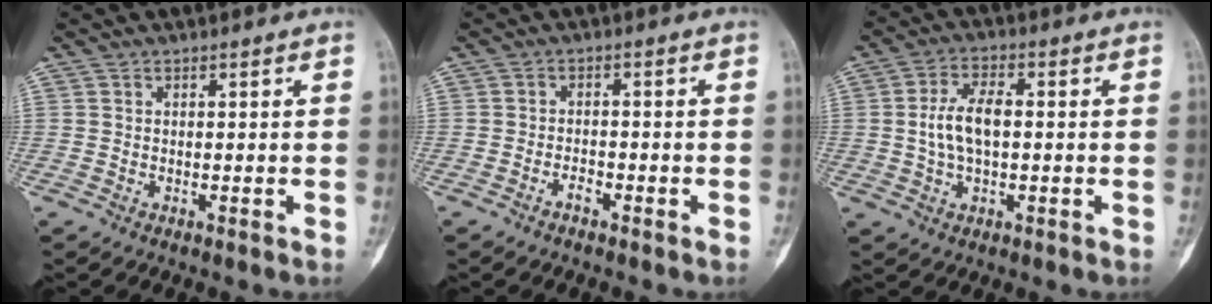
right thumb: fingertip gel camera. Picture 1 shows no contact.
{"total": 1.8, "force": [-1.3, 0.7, 1.0], "torque": [-0.016, 0.009, -0.027]}
{"total": 7.8, "force": [0.2, 4.0, 6.7], "torque": [-0.133, 0.012, 0.000]}